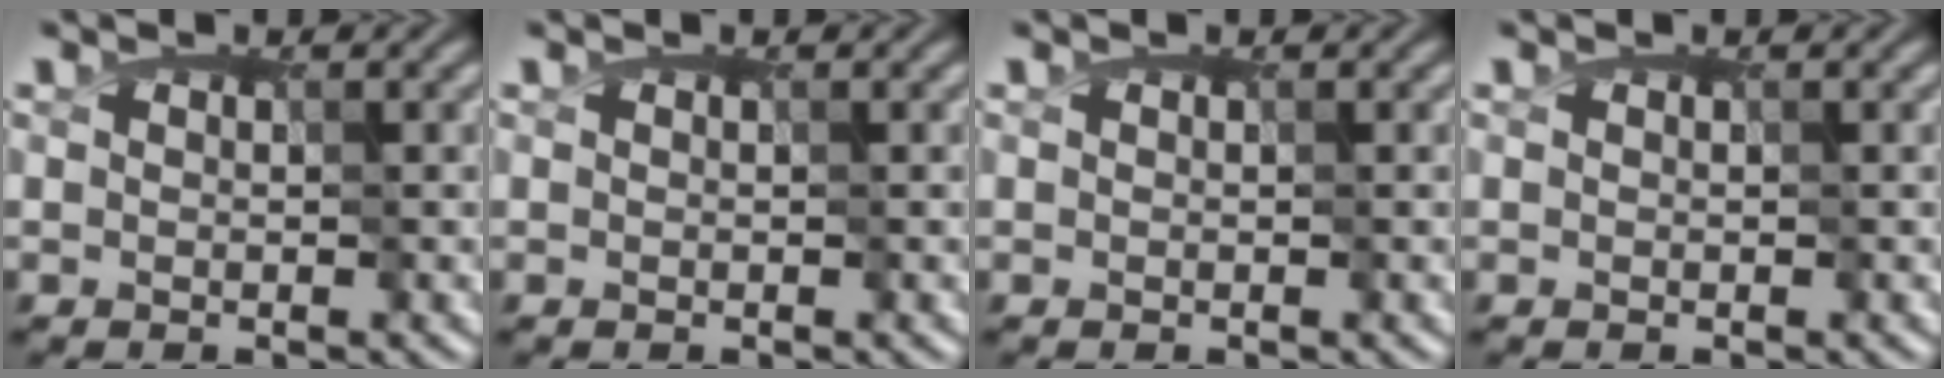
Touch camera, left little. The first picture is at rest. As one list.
[{"total": 0.0}, {"total": 0.0}, {"total": 0.0}]